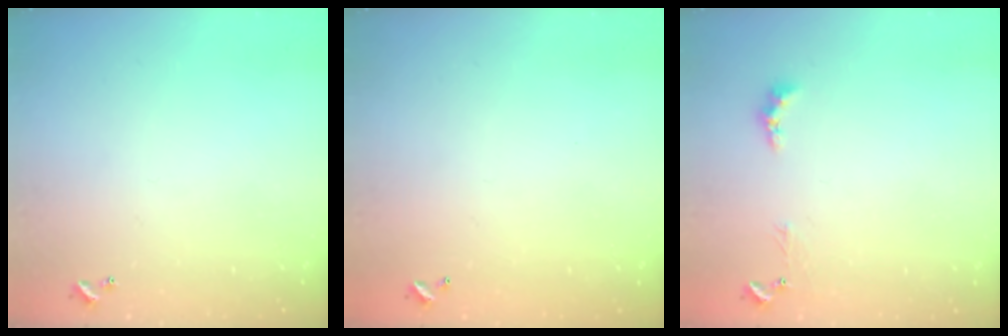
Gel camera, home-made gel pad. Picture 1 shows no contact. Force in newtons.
{"total": 2.7, "press": 2.7, "slide": 0.1}
{"total": 1.3, "press": 1.1, "slide": 0.5}